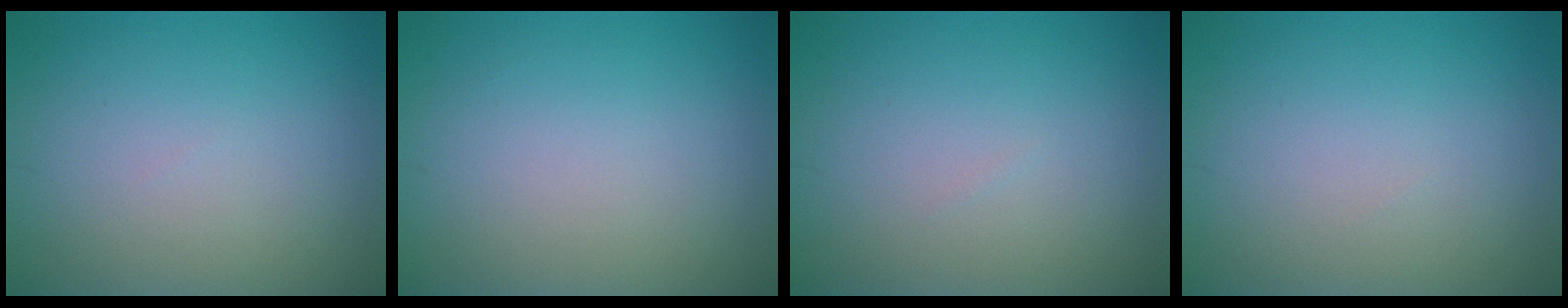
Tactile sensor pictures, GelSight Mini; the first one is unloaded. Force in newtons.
{"total": 0.0}
{"total": 0.0}
{"total": 0.0}